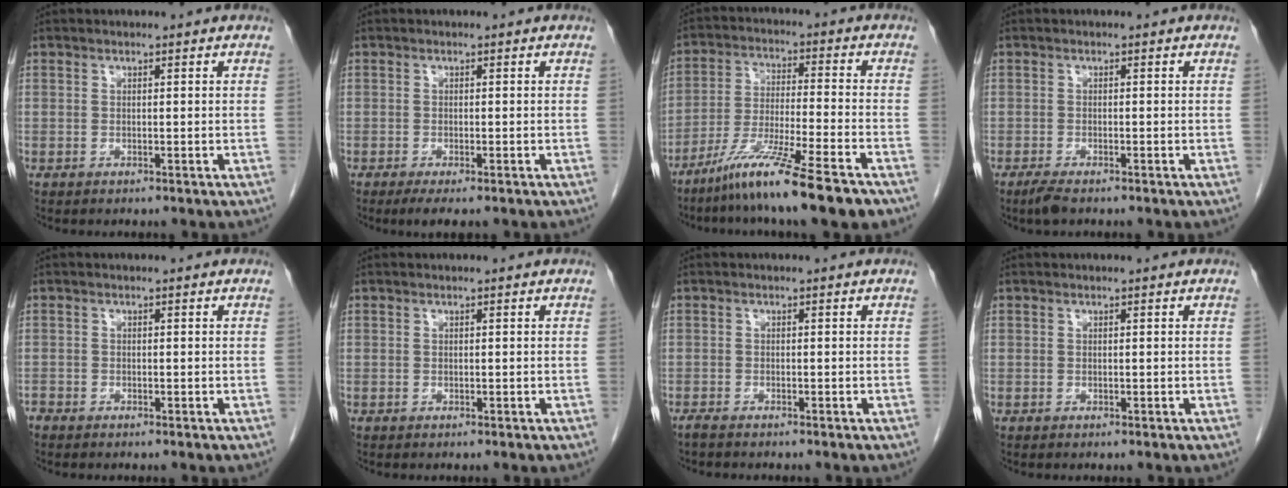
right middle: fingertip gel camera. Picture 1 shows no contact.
{"total": 3.1, "force": [-2.2, 0.7, 2.2], "torque": [-0.031, -0.008, -0.032]}
{"total": 13.8, "force": [-9.7, -0.4, 9.8], "torque": [-0.180, -0.043, -0.168]}
{"total": 2.2, "force": [-1.6, 0.4, 1.4], "torque": [-0.035, -0.007, -0.031]}
{"total": 0.9, "force": [-0.8, 0.4, 0.2], "torque": [-0.009, 0.000, -0.015]}
{"total": 0.0}
{"total": 2.1, "force": [-1.8, 0.4, 0.9], "torque": [-0.021, -0.005, -0.024]}
{"total": 0.0}